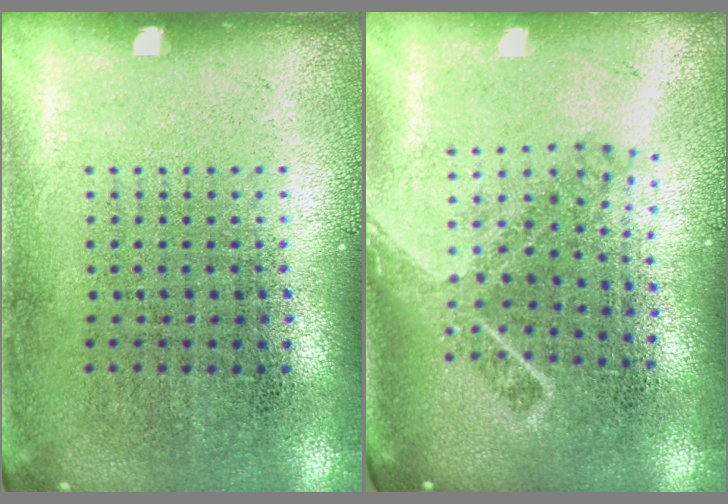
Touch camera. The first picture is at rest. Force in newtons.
{"total": 1.8, "press": 1.4, "slide": 1.2}